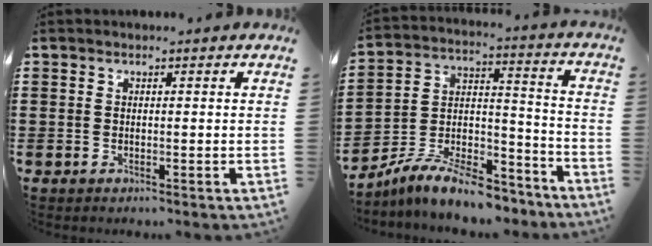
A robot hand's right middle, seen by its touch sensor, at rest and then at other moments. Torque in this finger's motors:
{"motor_torque": [1.57, -0.57, 0.23, 0.17]}